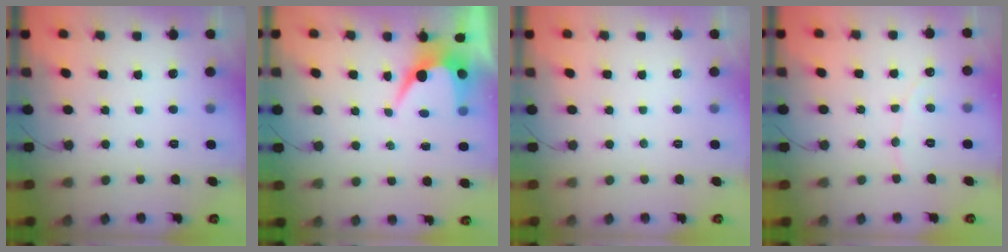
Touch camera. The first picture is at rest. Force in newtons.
{"total": 6.4, "press": 6.4, "slide": 0.4}
{"total": 0.0}
{"total": 2.5, "press": 2.5, "slide": 0.1}